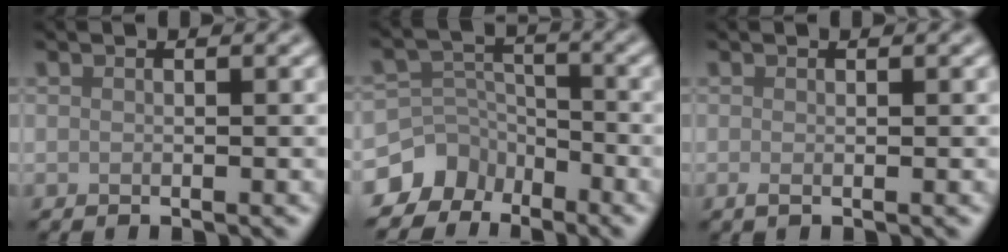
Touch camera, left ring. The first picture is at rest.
{"total": 8.5, "force": [-5.9, 5.9, 1.3], "torque": [-0.009, -0.009, -0.107]}
{"total": 0.6, "force": [-0.1, 0.1, 0.5], "torque": [-0.011, -0.003, -0.002]}